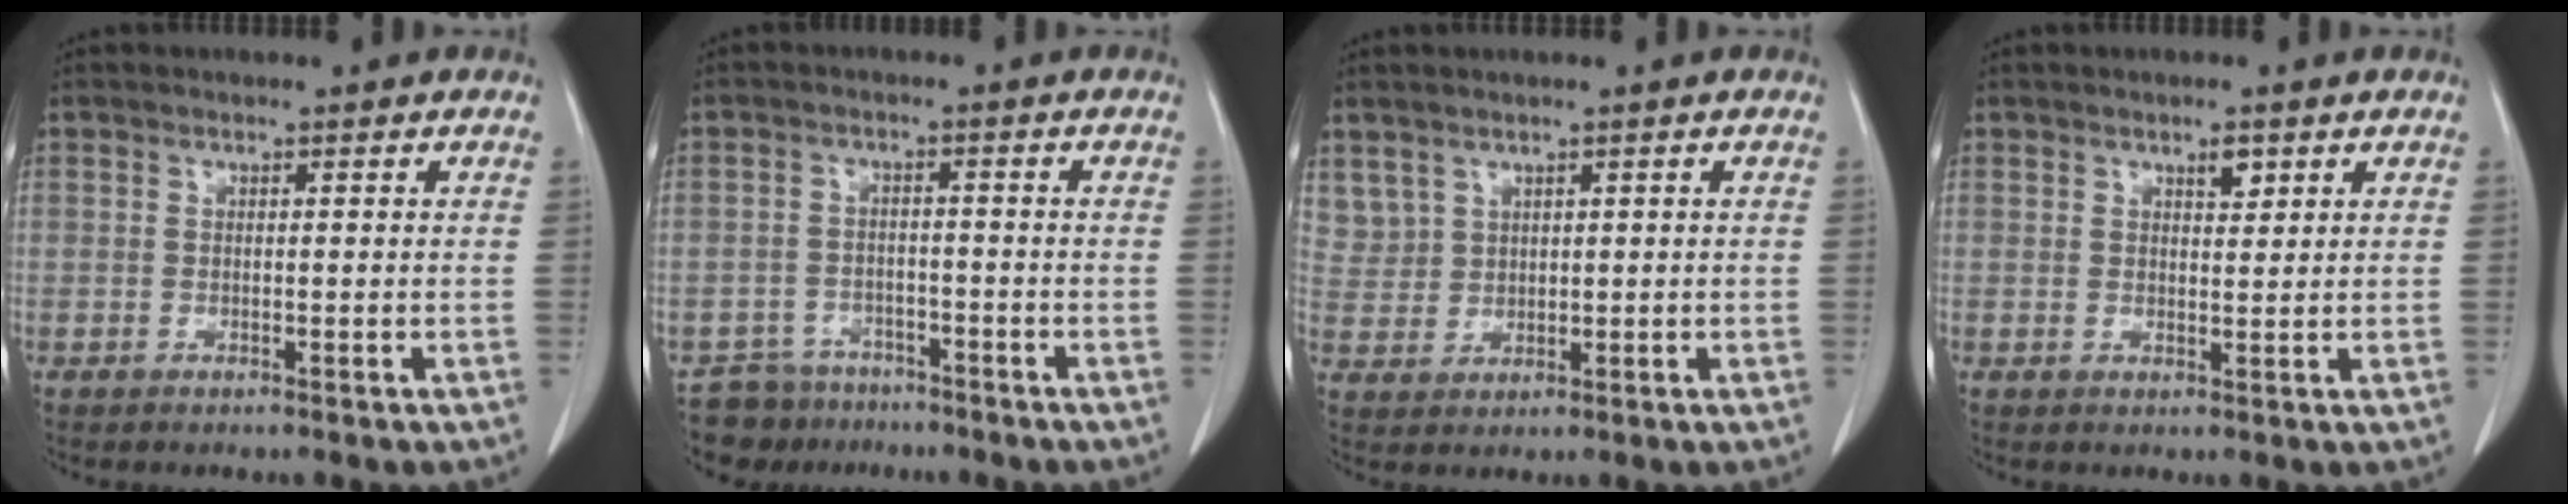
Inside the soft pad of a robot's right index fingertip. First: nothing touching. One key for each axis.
{"total": 5.8, "fx": -4.8, "fy": 3.3, "fz": -0.6, "tx": 0.017, "ty": 0.010, "tz": -0.079}
{"total": 4.3, "fx": 2.6, "fy": 3.4, "fz": 0.3, "tx": -0.004, "ty": 0.008, "tz": 0.061}
{"total": 2.0, "fx": 1.3, "fy": 0.7, "fz": 1.4, "tx": -0.022, "ty": -0.004, "tz": 0.020}